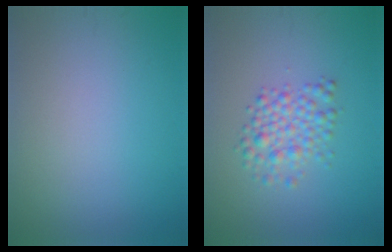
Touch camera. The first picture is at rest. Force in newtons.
{"total": 3.1, "press": 3.1, "slide": 0.1}